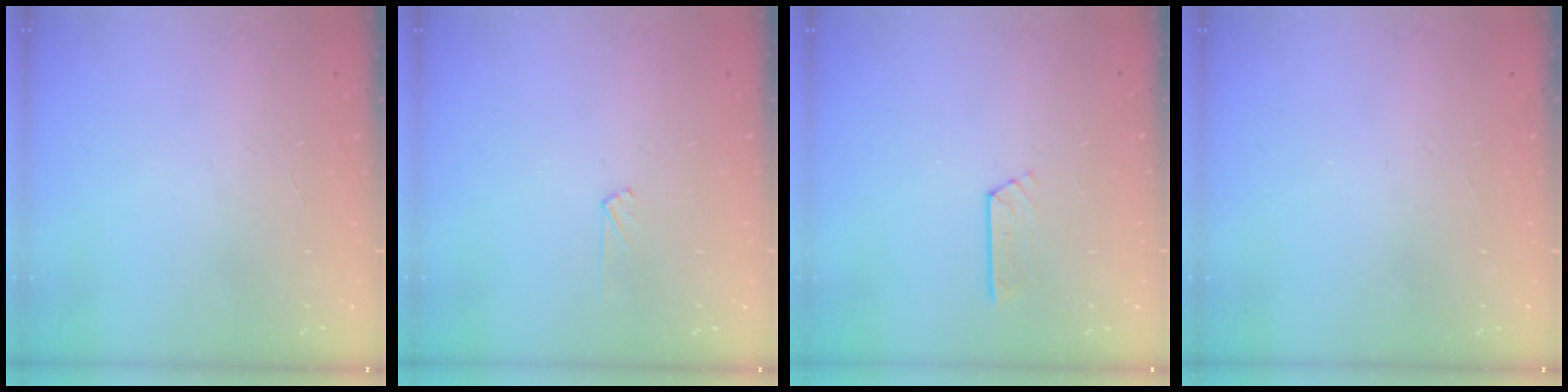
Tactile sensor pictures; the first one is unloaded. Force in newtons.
{"total": 3.9, "press": 3.8, "slide": 0.5}
{"total": 3.5, "press": 3.5, "slide": 0.4}
{"total": 0.0}